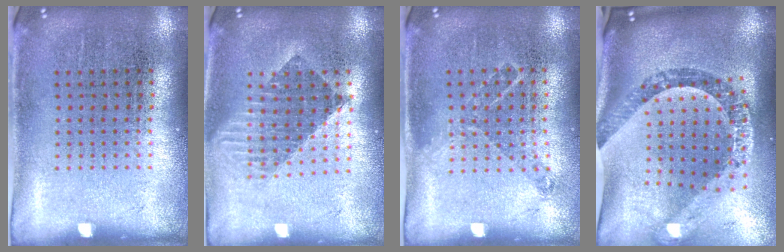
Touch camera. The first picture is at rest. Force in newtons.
{"total": 1.5, "press": 1.3, "slide": 0.8}
{"total": 0.9, "press": 0.8, "slide": 0.2}
{"total": 2.4, "press": 1.9, "slide": 1.5}